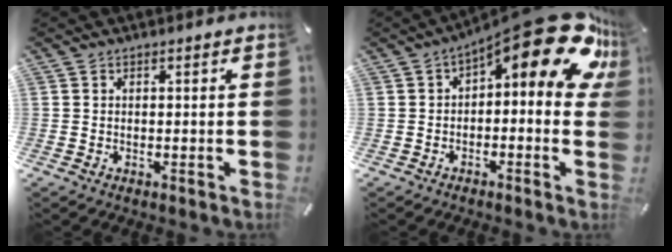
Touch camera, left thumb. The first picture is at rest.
{"total": 19.1, "force": [8.6, 7.2, 15.4], "torque": [-0.198, -0.065, 0.147]}